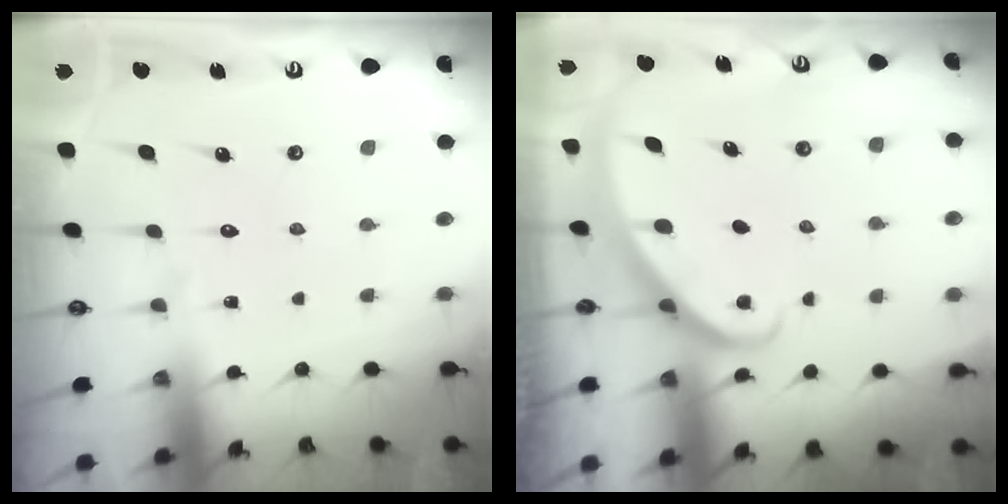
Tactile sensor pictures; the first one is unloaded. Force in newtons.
{"total": 2.3, "press": 2.3, "slide": 0.2}